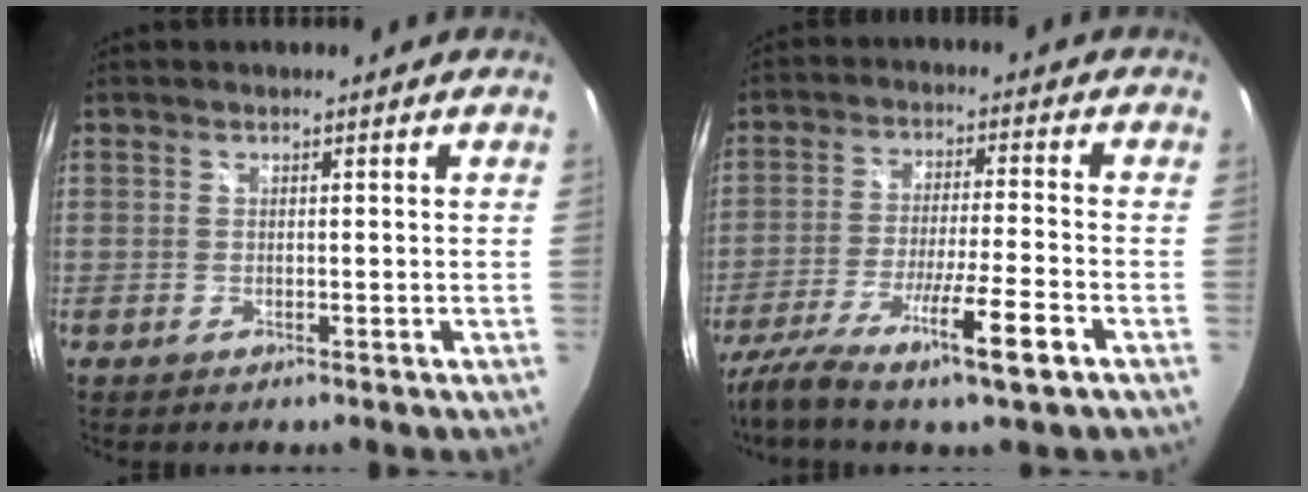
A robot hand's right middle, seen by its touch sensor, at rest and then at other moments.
{"total": 14.1, "force": [-9.5, 0.4, 10.4], "torque": [-0.211, -0.035, -0.164]}